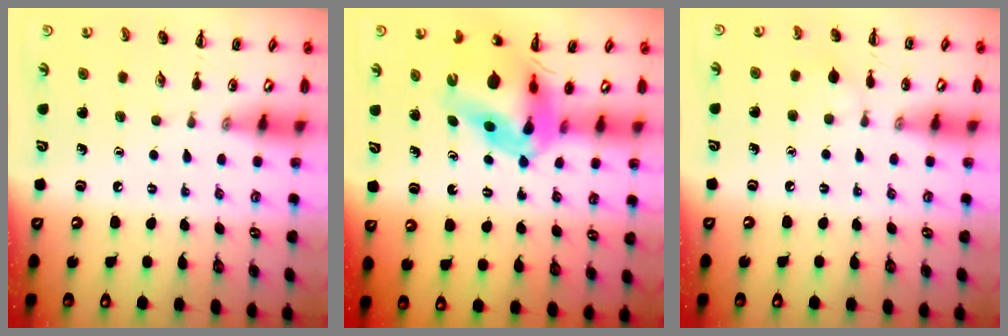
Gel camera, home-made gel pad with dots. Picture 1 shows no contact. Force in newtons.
{"total": 9.5, "press": 9.1, "slide": 2.7}
{"total": 4.5, "press": 4.2, "slide": 1.6}